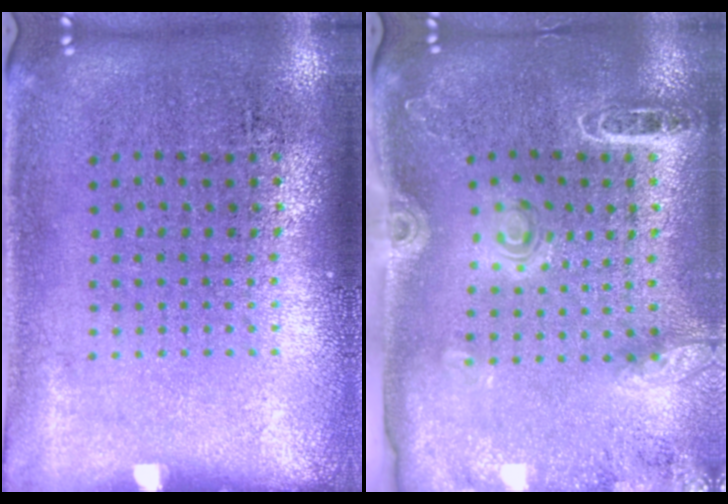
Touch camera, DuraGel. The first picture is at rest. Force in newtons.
{"total": 1.9, "press": 1.9, "slide": 0.3}